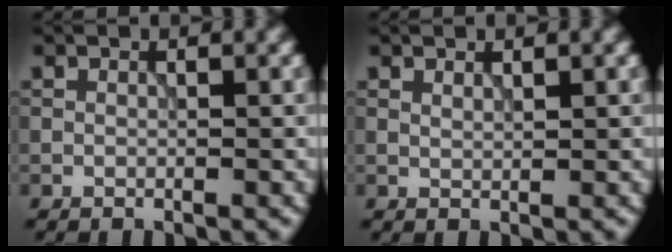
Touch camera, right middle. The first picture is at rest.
{"total": 0.6, "force": [0.5, 0.2, 0.4], "torque": [-0.012, -0.001, 0.009]}